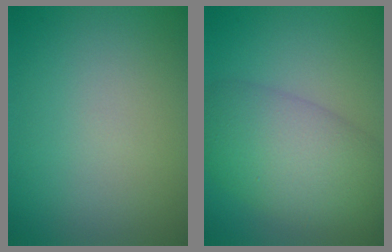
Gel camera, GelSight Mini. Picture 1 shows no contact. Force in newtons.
{"total": 7.6, "press": 7.6, "slide": 0.3}